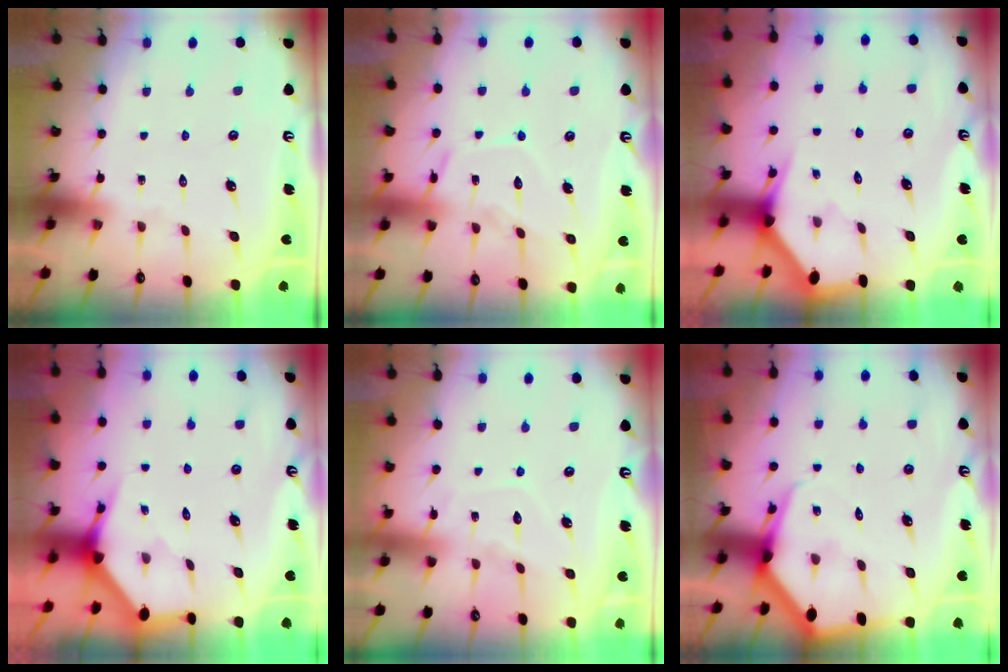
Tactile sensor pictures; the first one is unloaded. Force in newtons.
{"total": 12.0, "press": 12.0, "slide": 0.8}
{"total": 3.0, "press": 3.0, "slide": 0.1}
{"total": 3.4, "press": 3.4, "slide": 0.1}
{"total": 7.3, "press": 7.2, "slide": 0.7}
{"total": 6.1, "press": 6.0, "slide": 0.5}